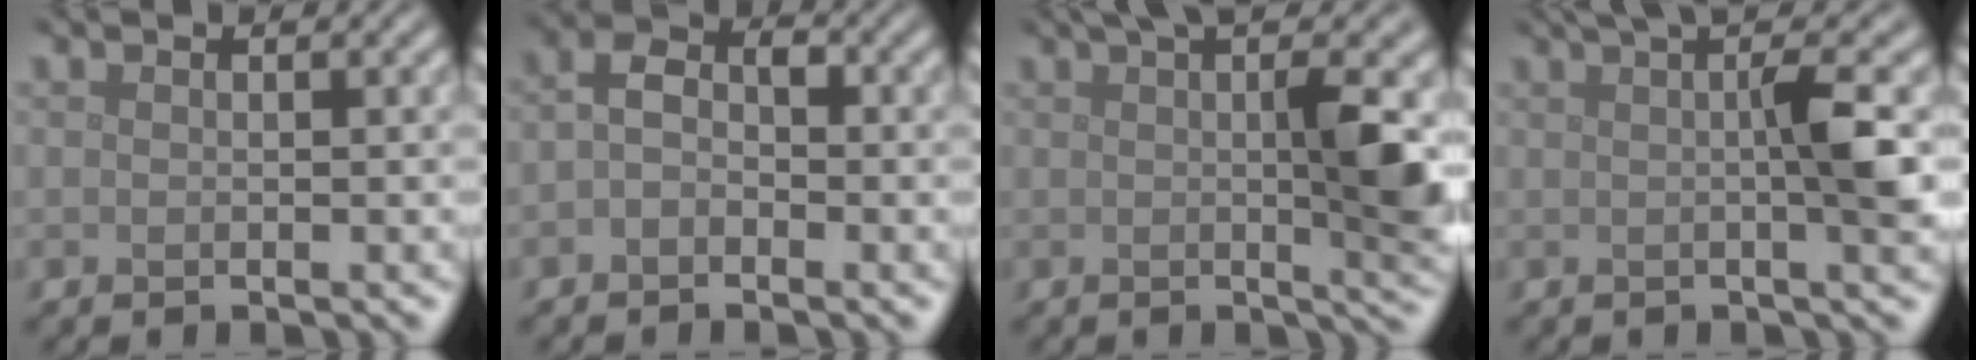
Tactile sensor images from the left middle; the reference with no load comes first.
{"total": 2.3, "force": [-0.7, 1.7, 1.4], "torque": [-0.030, 0.005, -0.023]}
{"total": 7.0, "force": [1.5, 1.3, 6.7], "torque": [-0.089, -0.003, 0.027]}
{"total": 5.3, "force": [1.0, 0.8, 5.1], "torque": [-0.070, 0.009, 0.015]}